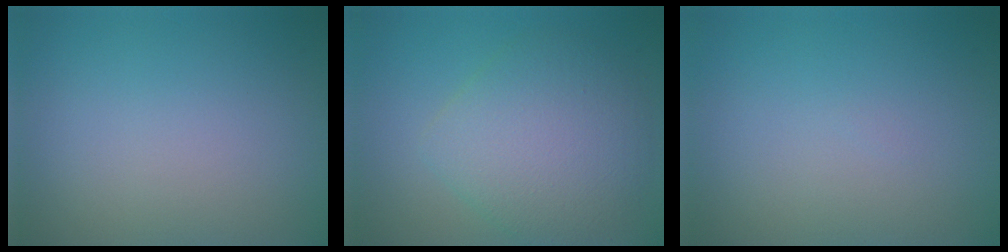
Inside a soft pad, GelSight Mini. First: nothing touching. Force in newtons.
{"total": 5.8, "press": 5.8, "slide": 0.2}
{"total": 0.0}